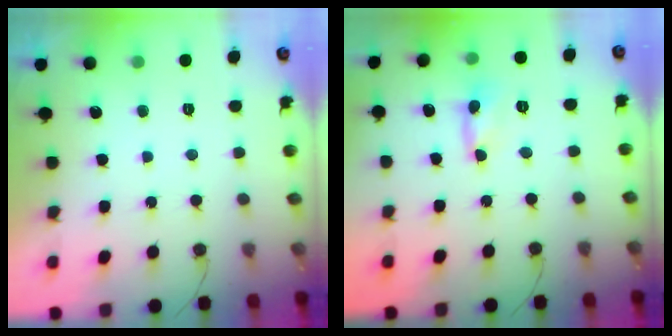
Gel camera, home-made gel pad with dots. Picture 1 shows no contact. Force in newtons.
{"total": 0.8, "press": 0.7, "slide": 0.1}